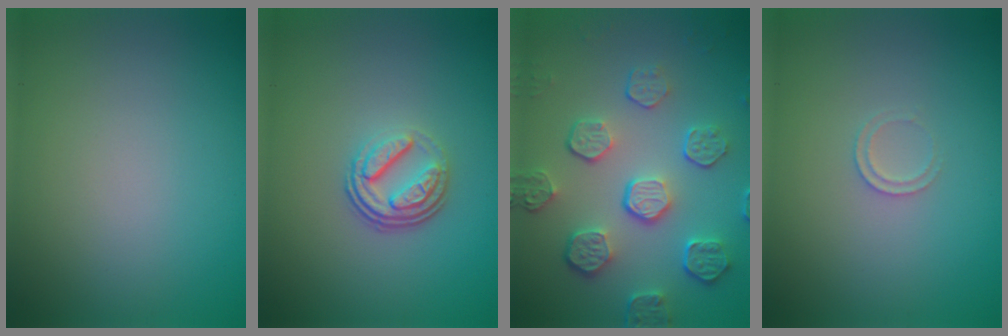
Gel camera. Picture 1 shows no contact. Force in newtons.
{"total": 3.7, "press": 2.6, "slide": 2.6}
{"total": 5.8, "press": 4.2, "slide": 3.9}
{"total": 0.9, "press": 0.9, "slide": 0.1}